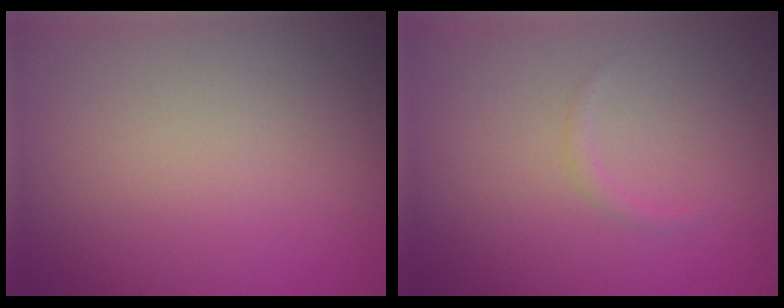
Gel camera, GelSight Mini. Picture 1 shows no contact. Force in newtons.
{"total": 0.7, "press": 0.7, "slide": 0.1}